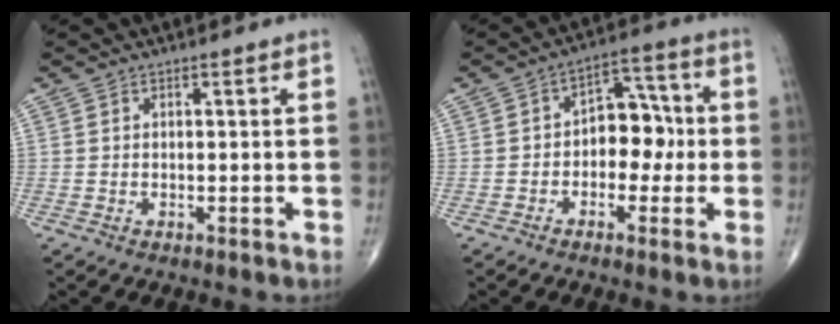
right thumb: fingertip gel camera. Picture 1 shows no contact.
{"total": 8.4, "force": [-0.8, 5.8, 6.1], "torque": [-0.046, 0.033, -0.024]}